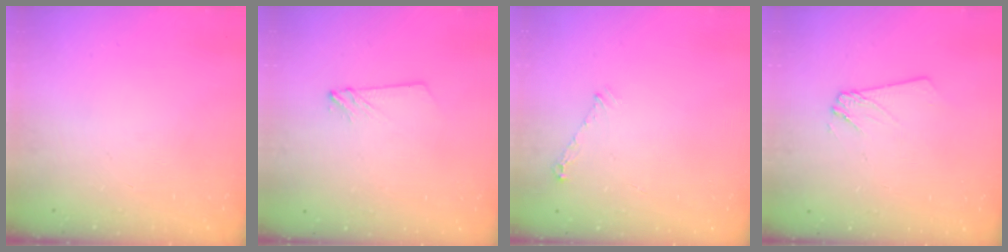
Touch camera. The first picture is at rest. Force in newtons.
{"total": 2.8, "press": 2.8, "slide": 0.3}
{"total": 4.9, "press": 4.9, "slide": 0.5}
{"total": 2.4, "press": 2.4, "slide": 0.2}